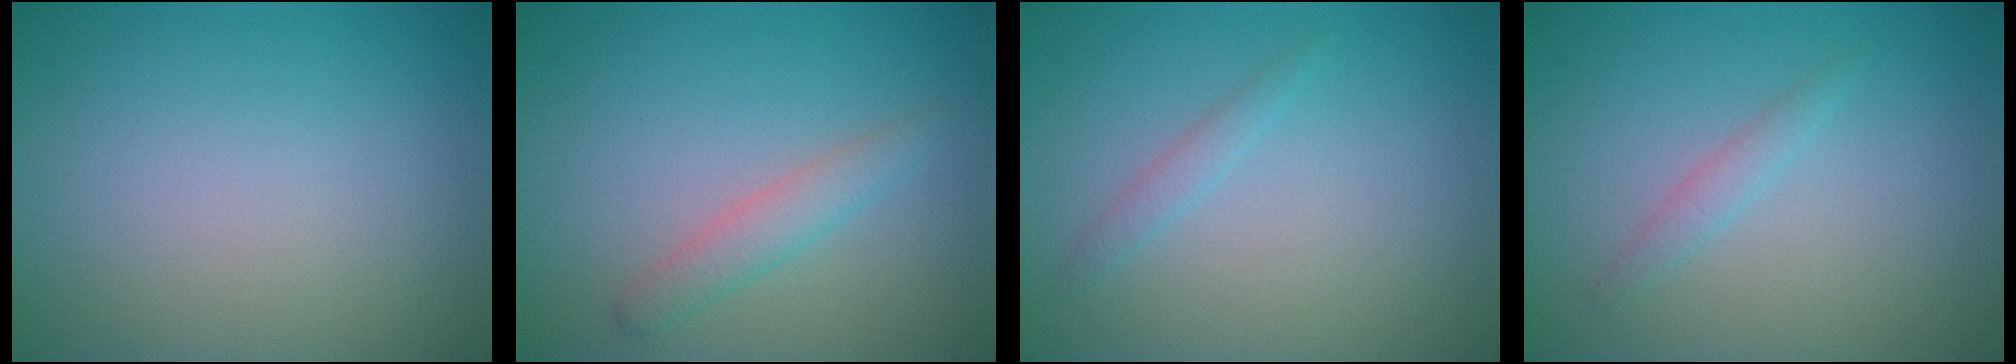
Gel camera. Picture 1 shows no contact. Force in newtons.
{"total": 2.0, "press": 2.0, "slide": 0.1}
{"total": 1.0, "press": 1.0, "slide": 0.0}
{"total": 1.1, "press": 1.1, "slide": 0.1}